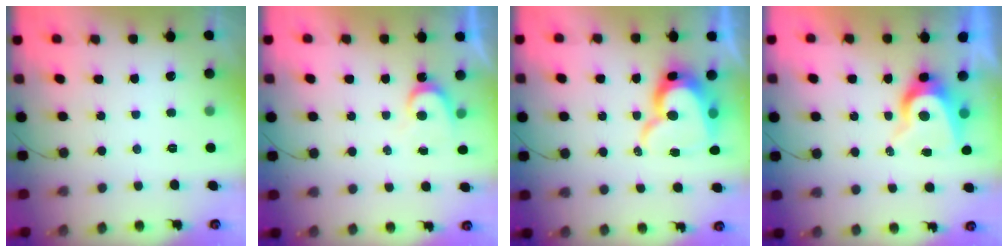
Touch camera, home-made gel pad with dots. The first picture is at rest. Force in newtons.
{"total": 3.7, "press": 3.7, "slide": 0.4}
{"total": 15.3, "press": 15.2, "slide": 1.7}
{"total": 8.5, "press": 8.5, "slide": 0.9}